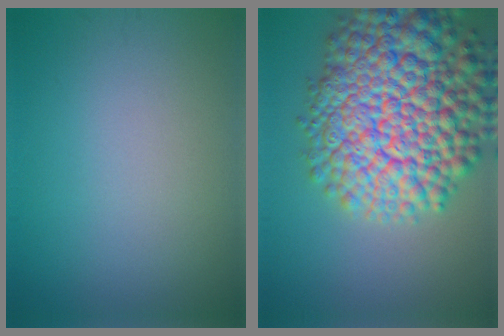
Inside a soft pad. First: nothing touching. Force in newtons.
{"total": 14.4, "press": 14.4, "slide": 0.7}